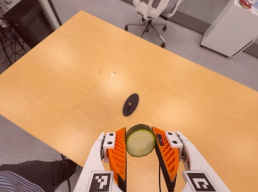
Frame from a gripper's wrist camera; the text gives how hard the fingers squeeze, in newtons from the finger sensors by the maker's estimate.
{"total": 9.3, "left": 8.7, "right": 9.8}